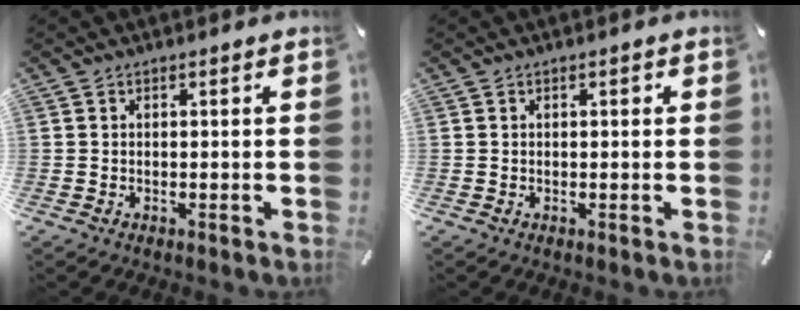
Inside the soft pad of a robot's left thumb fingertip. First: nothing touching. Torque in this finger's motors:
{"motor_torque": [0.05, 0.34, 0.00, -0.09, 0.02]}